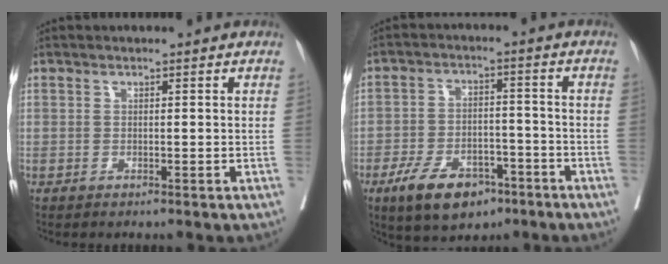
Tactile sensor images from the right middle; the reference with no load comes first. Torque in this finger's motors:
{"motor_torque": [0.97, -0.81, 0.45, 0.07]}